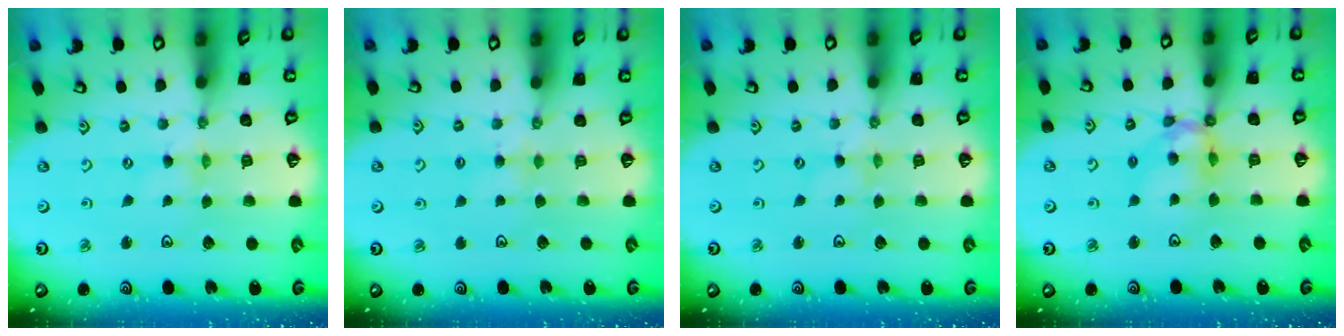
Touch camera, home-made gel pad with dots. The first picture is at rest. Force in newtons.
{"total": 4.5, "press": 4.5, "slide": 0.6}
{"total": 1.1, "press": 1.1, "slide": 0.1}
{"total": 10.7, "press": 10.6, "slide": 1.2}